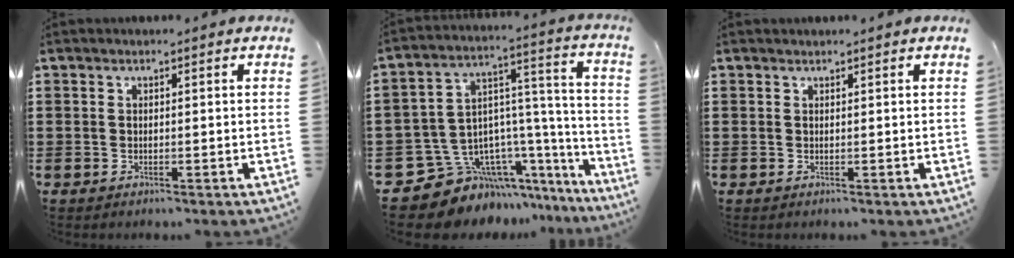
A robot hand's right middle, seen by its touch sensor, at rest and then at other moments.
{"total": 10.0, "force": [-7.3, 6.3, 2.6], "torque": [-0.077, -0.006, -0.133]}
{"total": 0.6, "force": [0.5, 0.2, -0.3], "torque": [0.002, 0.001, 0.011]}